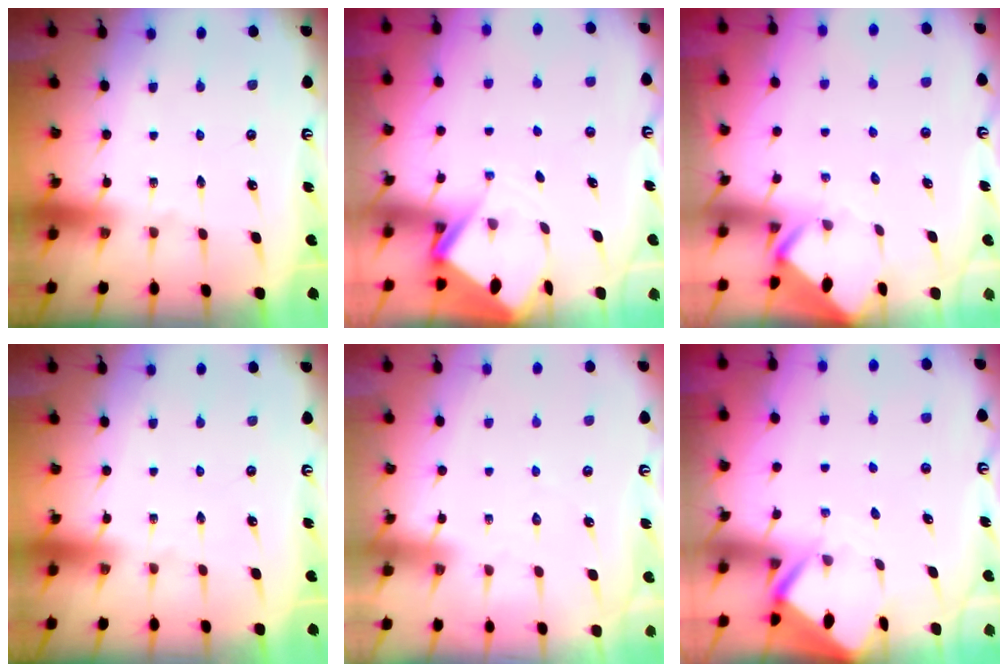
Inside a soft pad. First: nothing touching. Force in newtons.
{"total": 4.3, "press": 4.3, "slide": 0.3}
{"total": 3.5, "press": 3.5, "slide": 0.2}
{"total": 0.0}
{"total": 2.8, "press": 2.8, "slide": 0.3}
{"total": 2.8, "press": 2.8, "slide": 0.1}